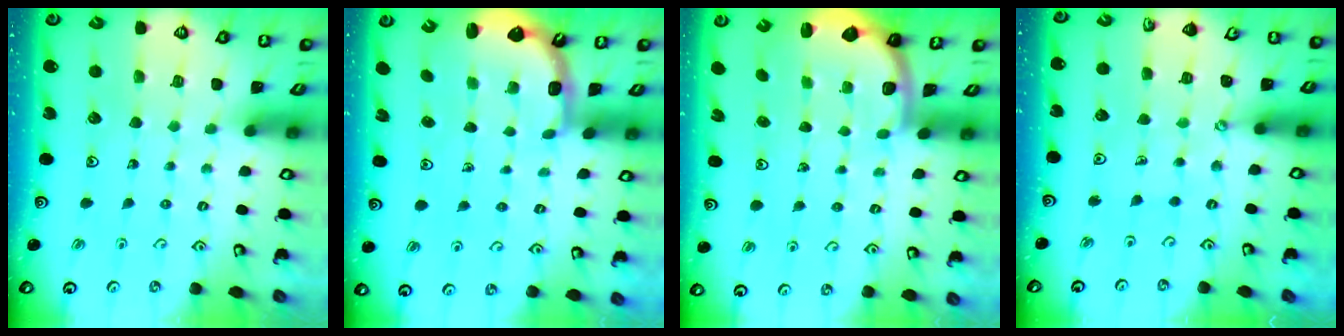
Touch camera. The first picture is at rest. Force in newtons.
{"total": 2.5, "press": 2.1, "slide": 1.3}
{"total": 2.1, "press": 2.0, "slide": 0.8}
{"total": 0.6, "press": 0.6, "slide": 0.1}